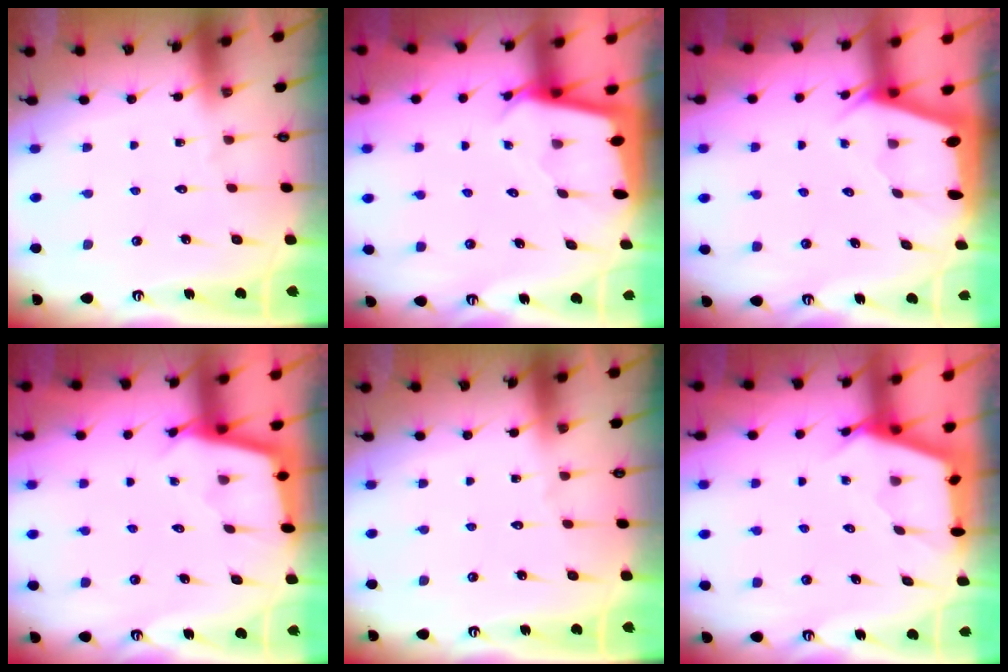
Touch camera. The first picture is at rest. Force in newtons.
{"total": 2.4, "press": 2.4, "slide": 0.1}
{"total": 2.0, "press": 2.0, "slide": 0.3}
{"total": 2.5, "press": 2.5, "slide": 0.2}
{"total": 0.0}
{"total": 2.7, "press": 2.7, "slide": 0.3}